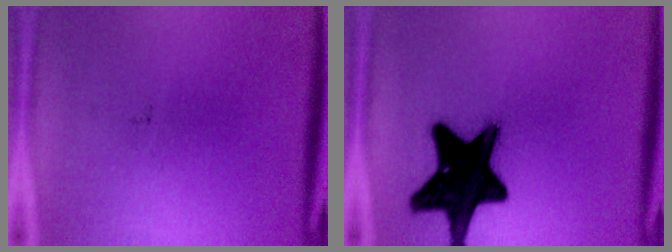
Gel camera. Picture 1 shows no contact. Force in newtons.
{"total": 19.3}